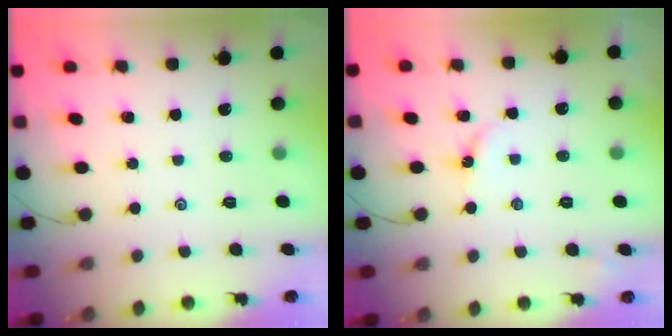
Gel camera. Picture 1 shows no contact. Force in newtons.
{"total": 3.7, "press": 3.7, "slide": 0.4}